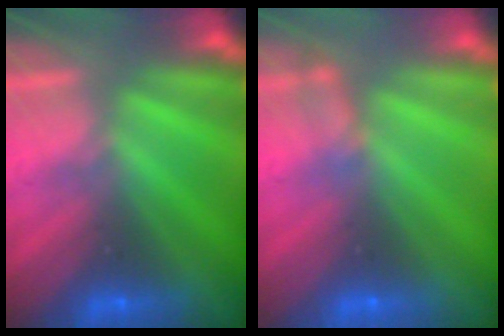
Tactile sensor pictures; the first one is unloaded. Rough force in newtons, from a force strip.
{"total": 2.2}